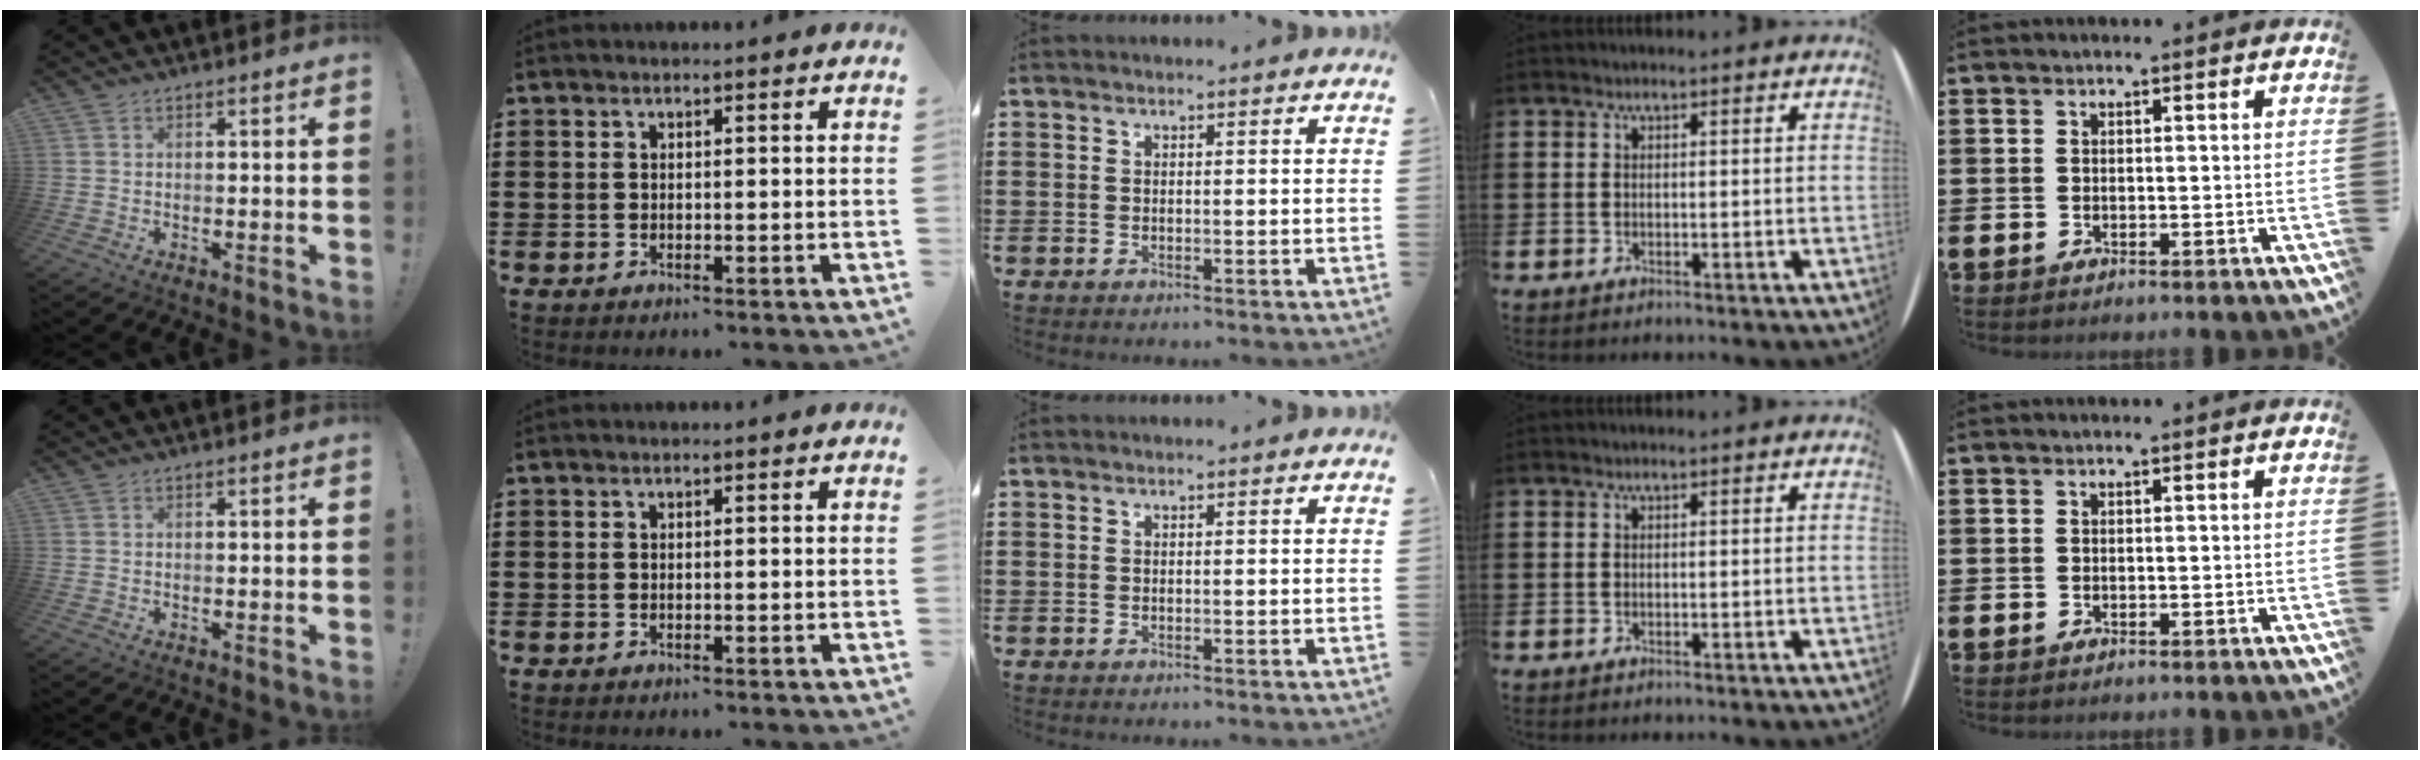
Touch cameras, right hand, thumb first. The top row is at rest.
{}